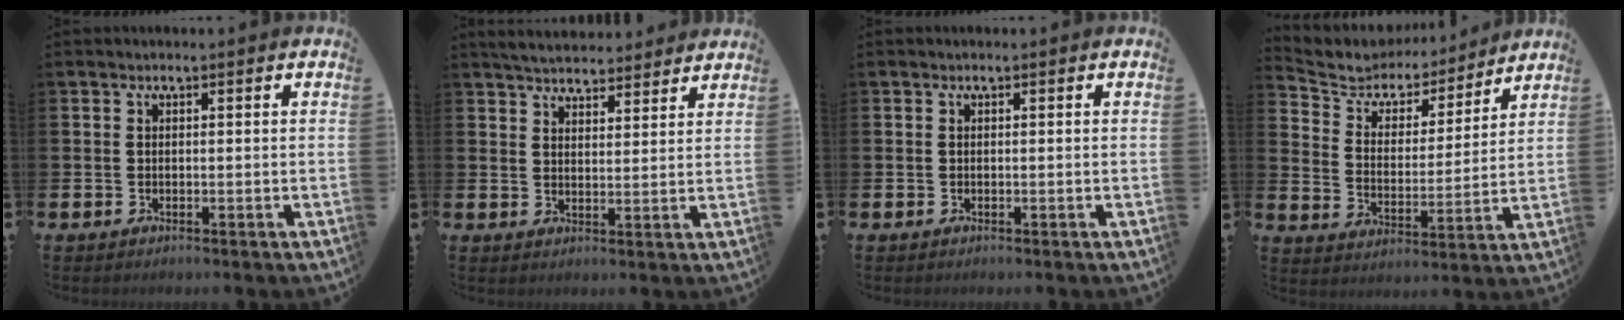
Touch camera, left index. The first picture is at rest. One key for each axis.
{"total": 4.8, "fx": 4.8, "fy": 0.7, "fz": 0.3, "tx": -0.016, "ty": -0.026, "tz": 0.086}
{"total": 0.0}
{"total": 6.1, "fx": 5.5, "fy": 2.6, "fz": 0.8, "tx": -0.056, "ty": -0.039, "tz": 0.093}